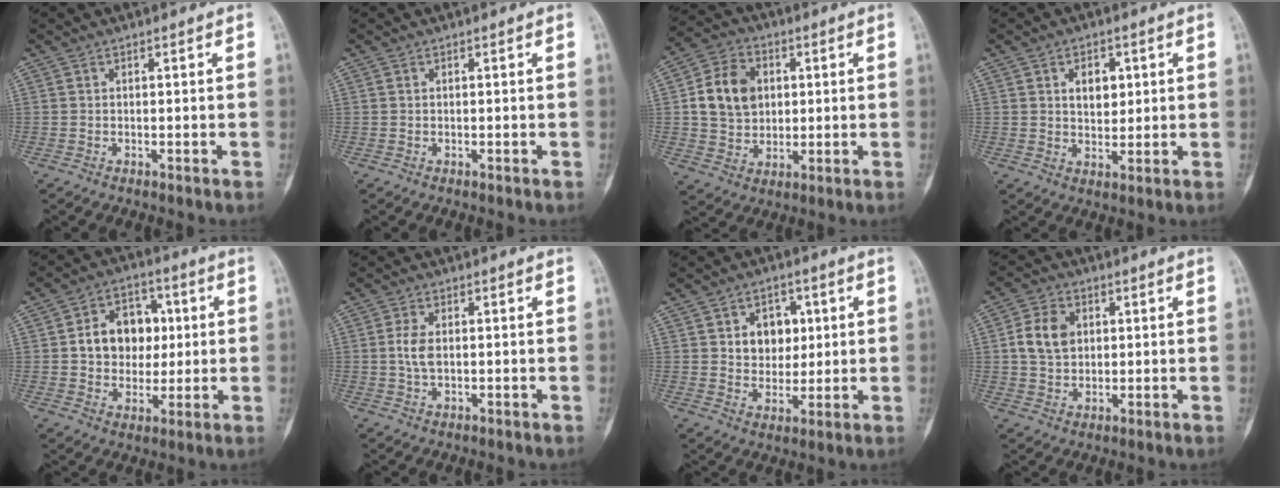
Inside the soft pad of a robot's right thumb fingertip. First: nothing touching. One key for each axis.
{"total": 0.0}
{"total": 11.7, "fx": 1.9, "fy": 9.4, "fz": 6.8, "tx": -0.095, "ty": 0.003, "tz": 0.033}
{"total": 5.4, "fx": 1.6, "fy": 3.6, "fz": 3.7, "tx": -0.031, "ty": -0.007, "tz": 0.028}
{"total": 12.1, "fx": 1.4, "fy": 9.4, "fz": 7.4, "tx": -0.069, "ty": 0.011, "tz": 0.022}
{"total": 3.6, "fx": 0.2, "fy": 2.0, "fz": 3.0, "tx": -0.065, "ty": 0.004, "tz": 0.002}
{"total": 8.1, "fx": 2.0, "fy": 6.3, "fz": 4.6, "tx": -0.027, "ty": -0.006, "tz": 0.035}
{"total": 7.7, "fx": 1.4, "fy": 5.8, "fz": 4.8, "tx": -0.075, "ty": 0.002, "tz": 0.024}